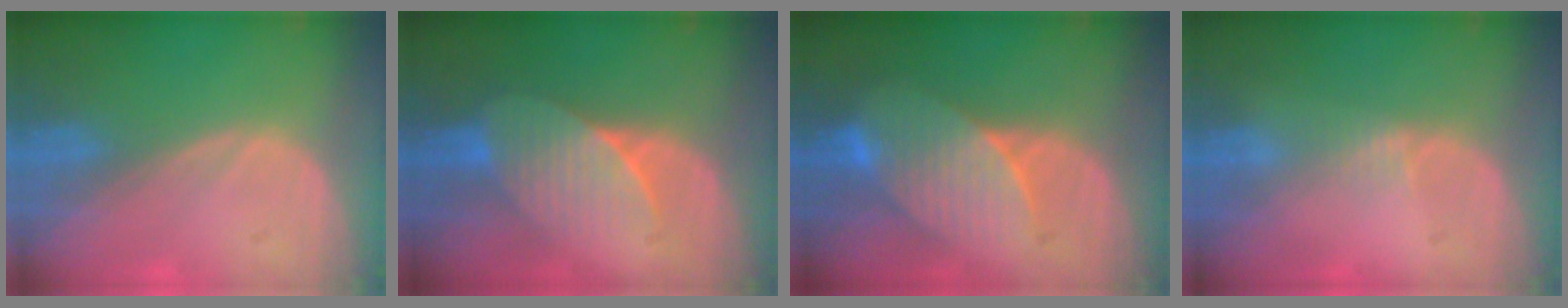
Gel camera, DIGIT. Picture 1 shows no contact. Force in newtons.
{"total": 7.4, "press": 6.9, "slide": 2.4}
{"total": 8.0, "press": 7.8, "slide": 2.0}
{"total": 1.3, "press": 1.1, "slide": 0.8}